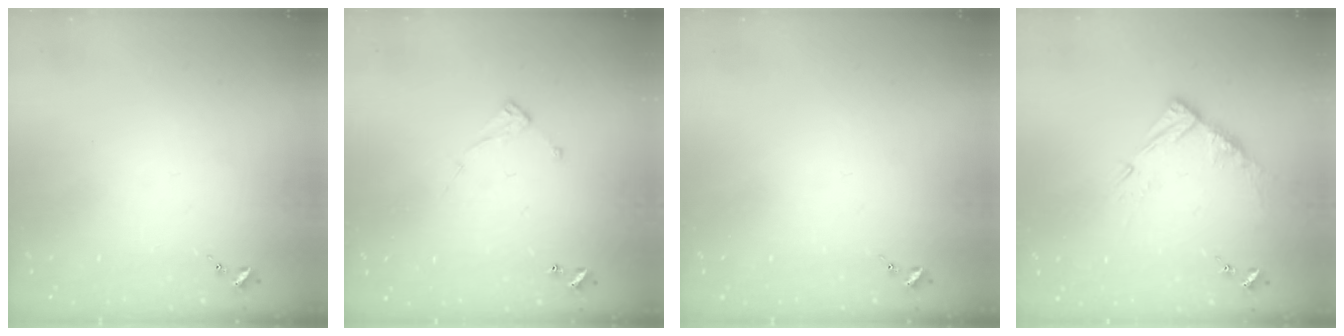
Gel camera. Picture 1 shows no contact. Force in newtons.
{"total": 6.6, "press": 6.6, "slide": 0.1}
{"total": 0.0}
{"total": 10.2, "press": 10.1, "slide": 0.9}